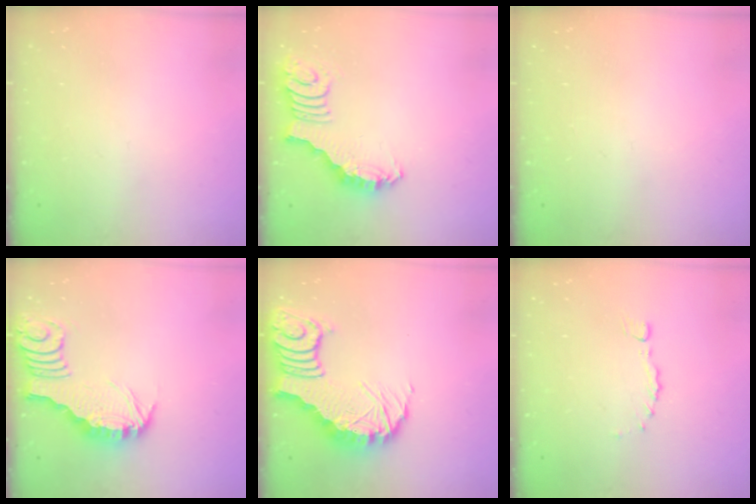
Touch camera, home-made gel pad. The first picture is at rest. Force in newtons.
{"total": 2.7, "press": 2.7, "slide": 0.5}
{"total": 1.6, "press": 1.5, "slide": 0.5}
{"total": 3.1, "press": 3.1, "slide": 0.4}
{"total": 9.9, "press": 9.8, "slide": 1.3}
{"total": 0.0}